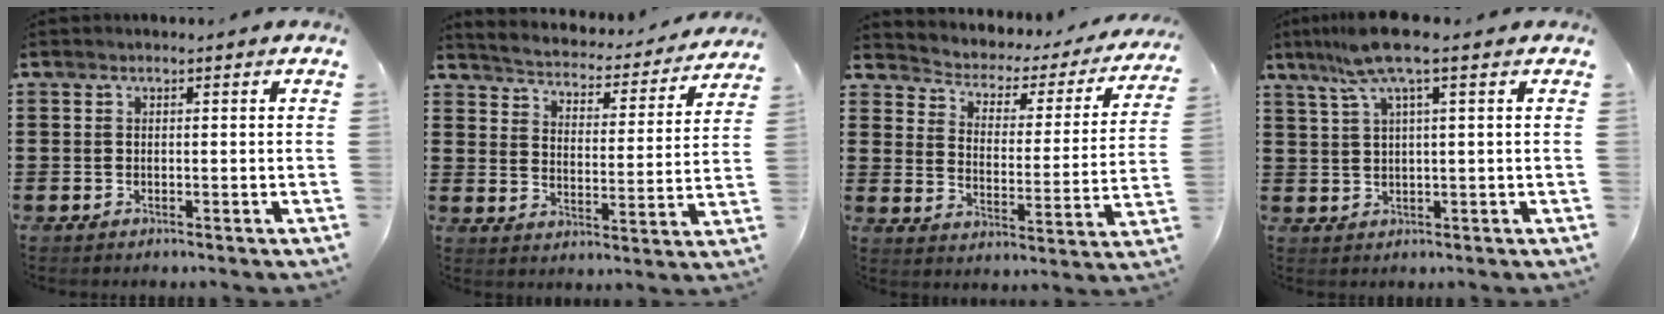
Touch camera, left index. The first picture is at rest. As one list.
[{"total": 3.2, "force": [3.2, -0.1, 0.1], "torque": [-0.025, -0.034, 0.046]}, {"total": 2.1, "force": [1.5, 1.4, 0.4], "torque": [-0.026, -0.020, 0.014]}, {"total": 7.3, "force": [3.8, 0.2, 6.2], "torque": [-0.143, -0.005, 0.063]}]